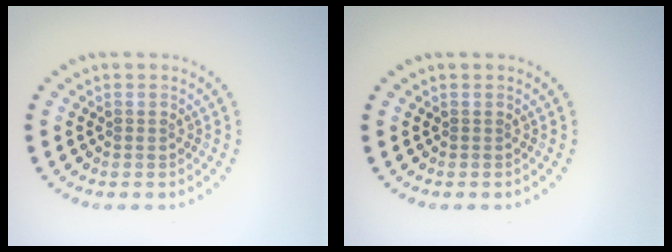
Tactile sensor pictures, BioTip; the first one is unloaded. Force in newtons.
{"total": 0.0}